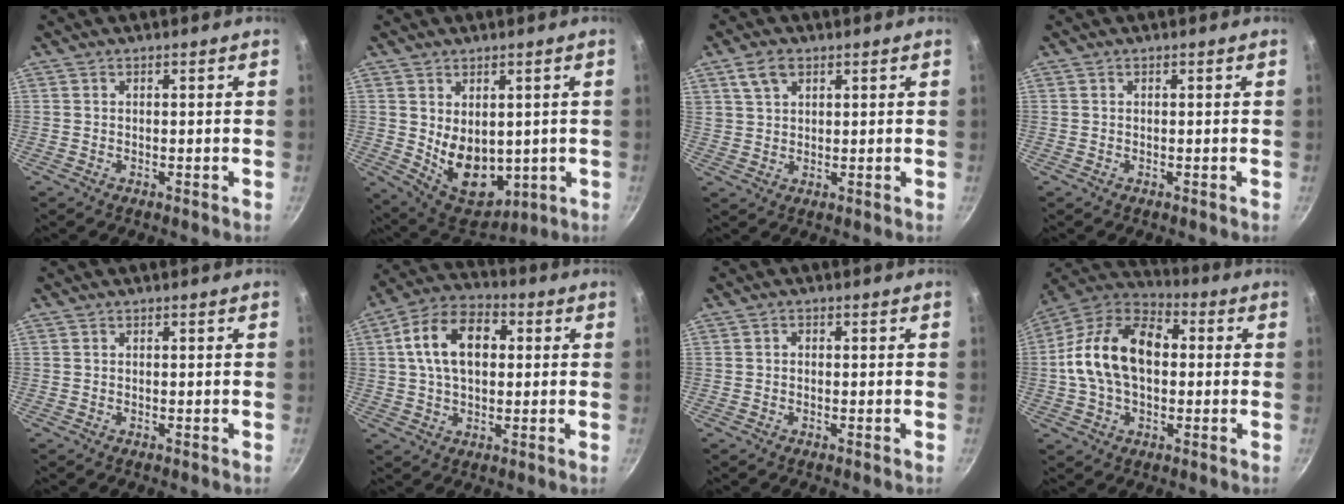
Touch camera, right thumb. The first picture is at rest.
{"total": 11.9, "force": [0.5, 8.2, 8.6], "torque": [-0.106, -0.032, 0.039]}
{"total": 4.9, "force": [2.6, 3.0, 2.8], "torque": [-0.043, -0.001, 0.050]}
{"total": 0.0}
{"total": 0.0}
{"total": 13.6, "force": [2.5, 8.7, 10.2], "torque": [-0.150, 0.022, 0.027]}
{"total": 0.9, "force": [-0.1, 0.8, 0.5], "torque": [-0.009, 0.006, -0.002]}
{"total": 18.3, "force": [0.9, 11.9, 13.9], "torque": [-0.224, 0.036, -0.003]}